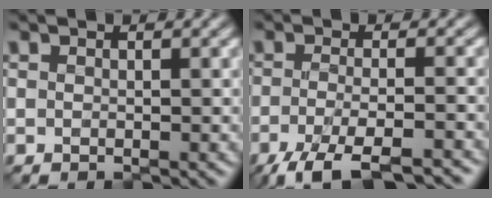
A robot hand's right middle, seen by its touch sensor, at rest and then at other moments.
{"total": 7.6, "force": [-5.3, 1.9, 5.1], "torque": [-0.086, -0.009, -0.090]}